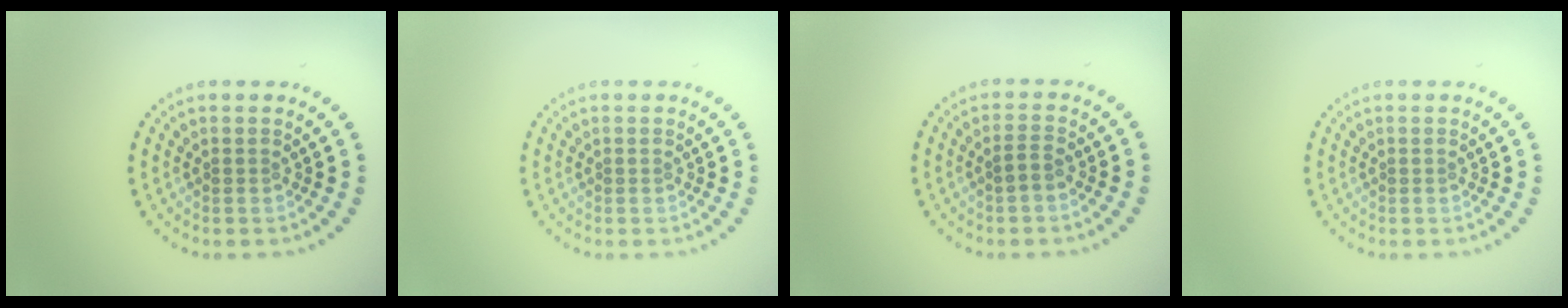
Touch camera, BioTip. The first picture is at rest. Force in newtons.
{"total": 0.0}
{"total": 0.9, "press": 0.6, "slide": 0.6}
{"total": 0.0}